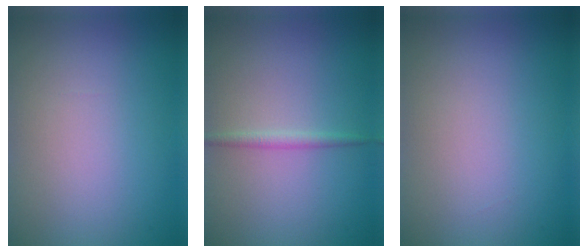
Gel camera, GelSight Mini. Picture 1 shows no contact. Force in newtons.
{"total": 1.1, "press": 1.1, "slide": 0.1}
{"total": 0.0}